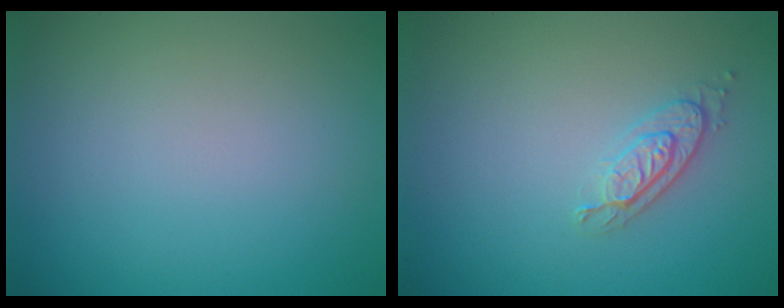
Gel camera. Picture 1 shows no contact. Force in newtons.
{"total": 2.1, "press": 1.9, "slide": 0.8}